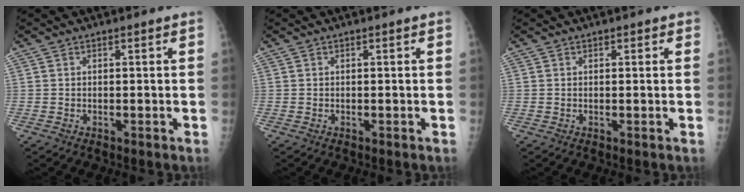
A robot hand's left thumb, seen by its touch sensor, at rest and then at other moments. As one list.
[{"total": 0.0}, {"total": 0.7, "force": [0.5, 0.4, 0.4], "torque": [0.003, -0.001, 0.002]}]